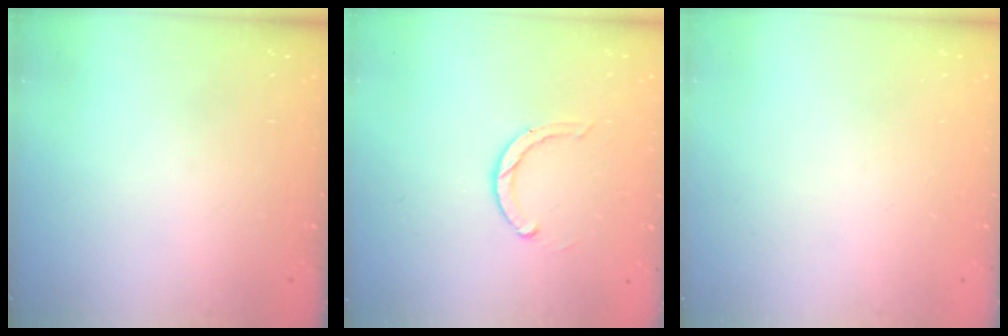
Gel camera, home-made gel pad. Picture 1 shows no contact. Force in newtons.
{"total": 2.9, "press": 2.9, "slide": 0.4}
{"total": 0.0}